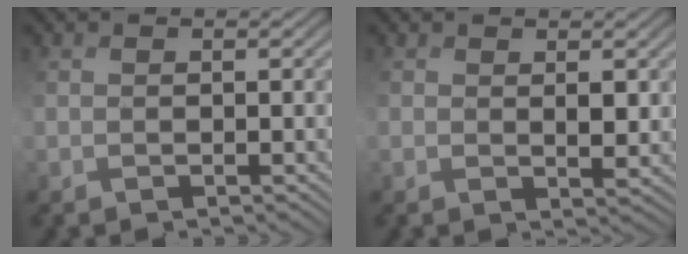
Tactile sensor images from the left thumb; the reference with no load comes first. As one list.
[{"total": 3.0, "force": [1.4, 1.5, 2.2], "torque": [-0.050, 0.000, 0.030]}]